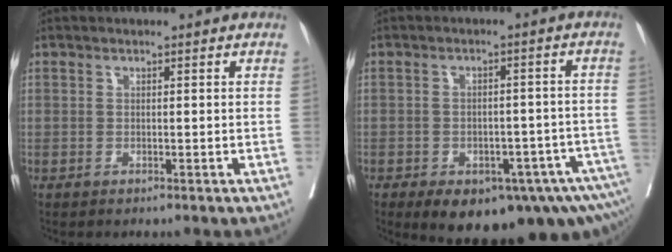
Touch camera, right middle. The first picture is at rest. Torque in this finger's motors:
{"motor_torque": [1.10, -1.04, 0.44, 0.06]}